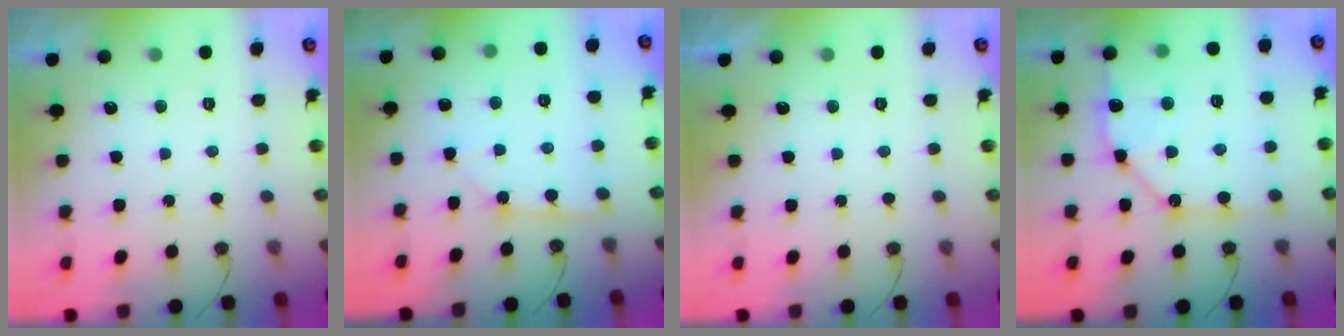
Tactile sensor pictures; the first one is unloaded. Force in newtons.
{"total": 2.0, "press": 2.0, "slide": 0.3}
{"total": 0.0}
{"total": 13.6, "press": 13.5, "slide": 1.6}